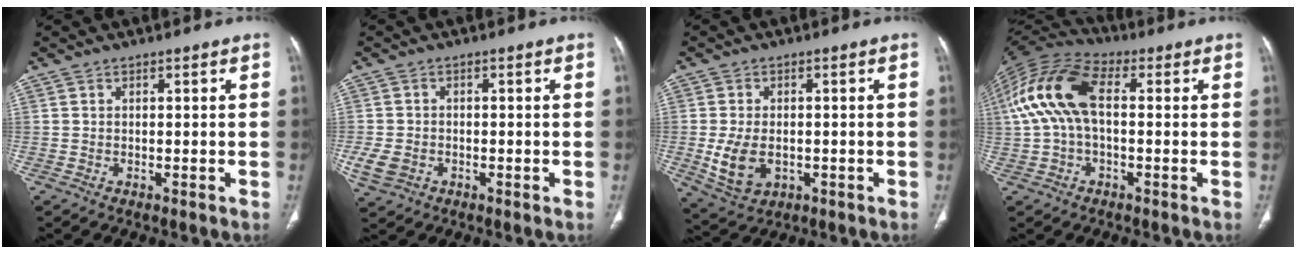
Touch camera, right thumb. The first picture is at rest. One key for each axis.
{"total": 4.6, "fx": -1.4, "fy": 3.6, "fz": 2.5, "tx": -0.055, "ty": 0.003, "tz": -0.019}
{"total": 7.8, "fx": -1.2, "fy": 5.2, "fz": 5.7, "tx": -0.106, "ty": -0.002, "tz": -0.008}
{"total": 15.1, "fx": 1.3, "fy": 8.4, "fz": 12.4, "tx": -0.262, "ty": 0.039, "tz": 0.016}